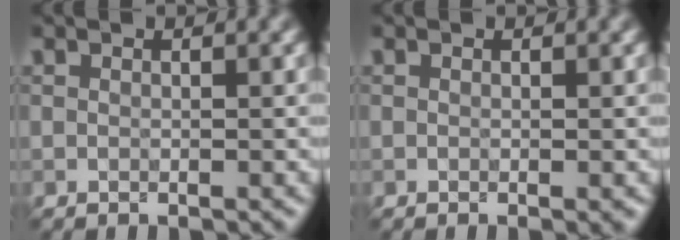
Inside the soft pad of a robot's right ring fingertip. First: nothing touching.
{"total": 0.5, "force": [-0.1, 0.1, 0.5], "torque": [-0.003, -0.004, 0.000]}